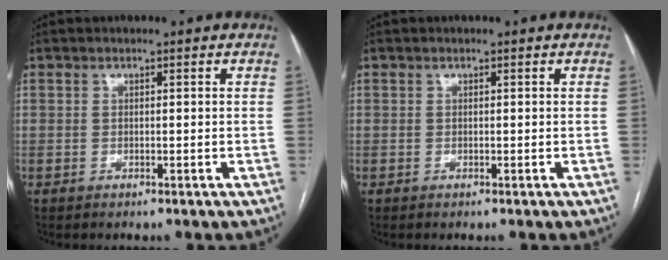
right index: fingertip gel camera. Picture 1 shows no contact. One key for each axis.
{"total": 0.0}